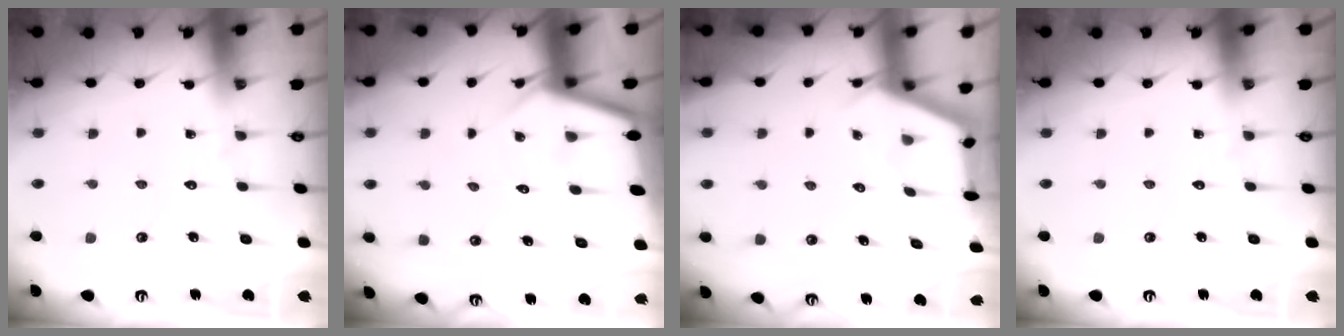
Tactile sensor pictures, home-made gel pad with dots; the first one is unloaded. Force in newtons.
{"total": 4.9, "press": 4.9, "slide": 0.6}
{"total": 2.6, "press": 2.6, "slide": 0.3}
{"total": 0.0}